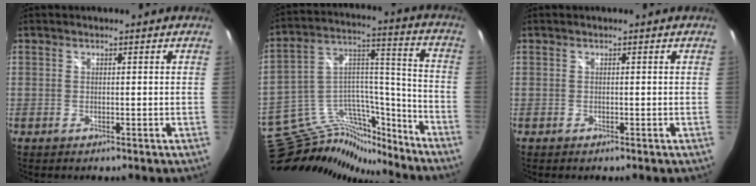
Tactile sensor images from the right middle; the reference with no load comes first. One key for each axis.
{"total": 20.3, "fx": -17.2, "fy": 7.2, "fz": 8.0, "tx": -0.137, "ty": 0.048, "tz": -0.272}
{"total": 0.0}